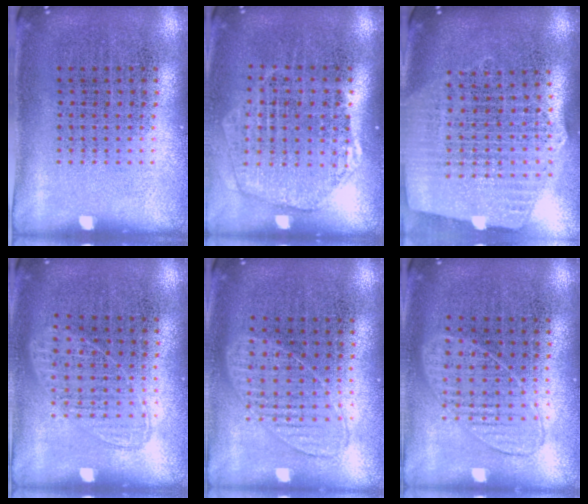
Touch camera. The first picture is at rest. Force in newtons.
{"total": 1.9, "press": 1.7, "slide": 0.8}
{"total": 2.6, "press": 2.2, "slide": 1.4}
{"total": 0.8, "press": 0.7, "slide": 0.3}
{"total": 0.9, "press": 0.9, "slide": 0.4}
{"total": 0.9, "press": 0.8, "slide": 0.3}